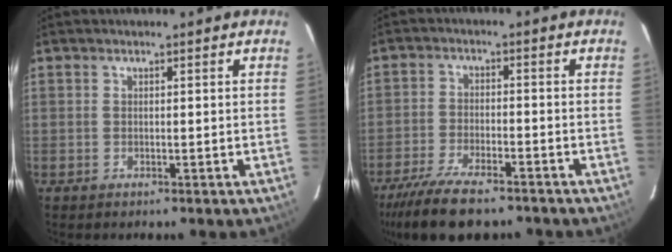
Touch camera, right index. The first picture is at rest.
{"total": 13.0, "force": [-10.5, 3.6, 6.9], "torque": [-0.159, -0.030, -0.181]}